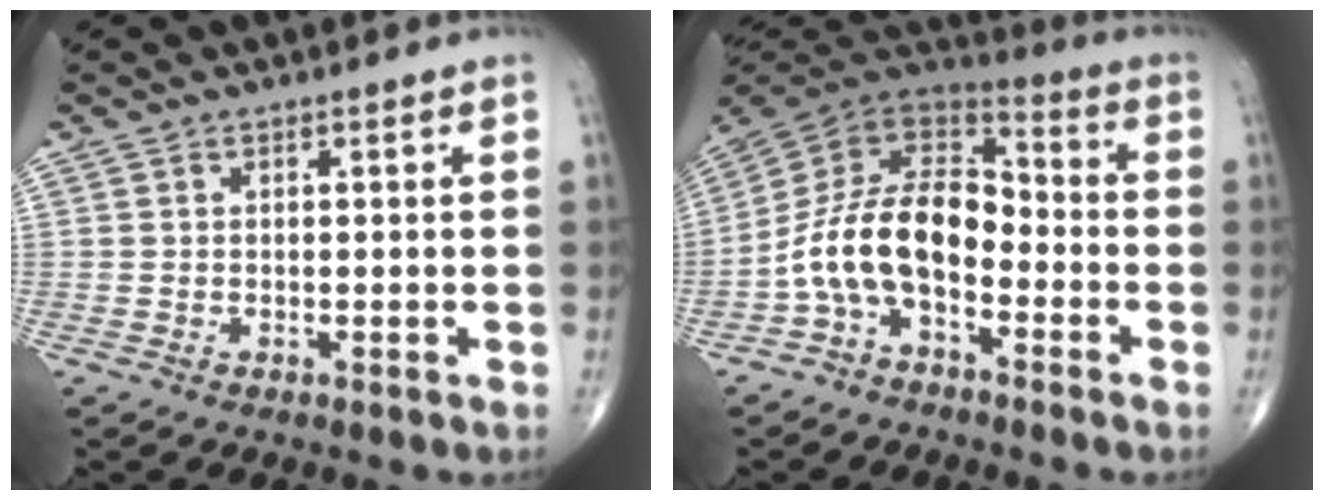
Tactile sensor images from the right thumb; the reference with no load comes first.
{"total": 14.4, "force": [-4.6, 8.3, 10.8], "torque": [-0.185, 0.072, -0.097]}